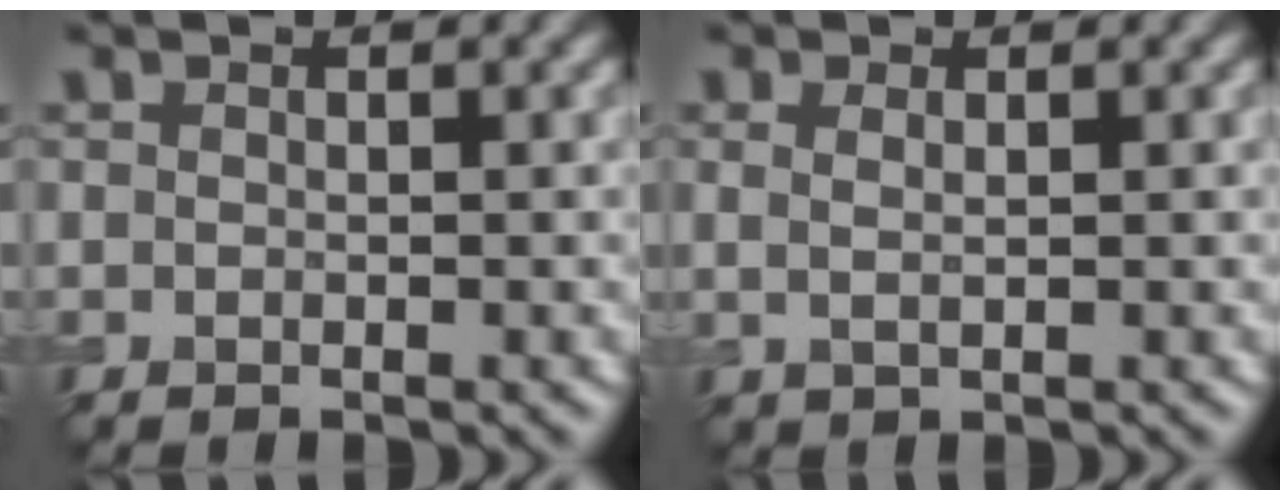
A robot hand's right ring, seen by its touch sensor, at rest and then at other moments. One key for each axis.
{"total": 1.1, "fx": 0.4, "fy": 0.4, "fz": 1.0, "tx": -0.021, "ty": 0.000, "tz": 0.009}